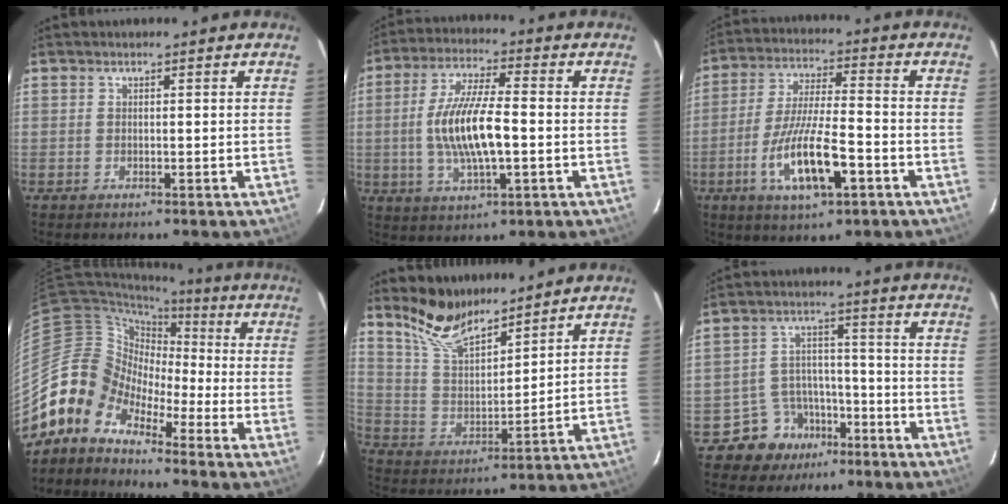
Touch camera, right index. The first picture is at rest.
{"total": 12.5, "force": [-1.4, 3.5, 11.9], "torque": [-0.238, 0.001, -0.025]}
{"total": 13.4, "force": [-5.5, 3.1, 11.8], "torque": [-0.236, -0.016, -0.096]}
{"total": 9.8, "force": [-6.2, 7.5, 1.6], "torque": [-0.042, 0.042, -0.153]}
{"total": 10.9, "force": [9.5, 2.9, 4.5], "torque": [-0.094, -0.001, 0.187]}
{"total": 8.2, "force": [-5.5, 5.9, 1.0], "torque": [-0.030, 0.033, -0.081]}